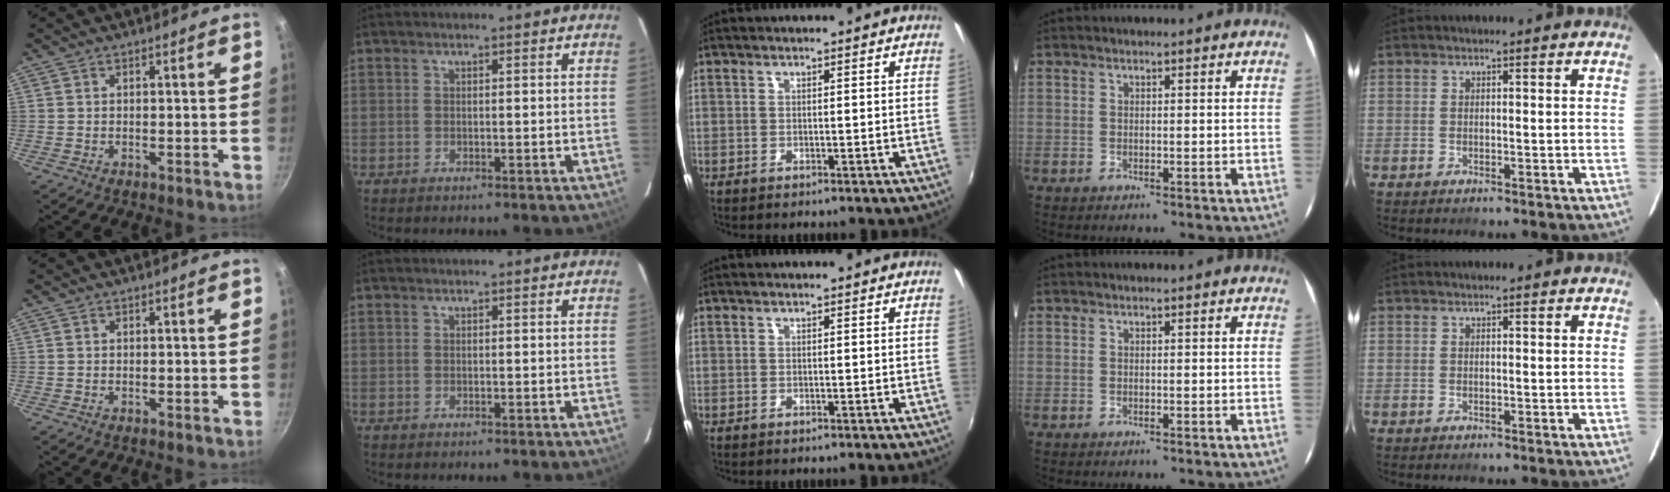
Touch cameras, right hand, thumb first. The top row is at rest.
{}